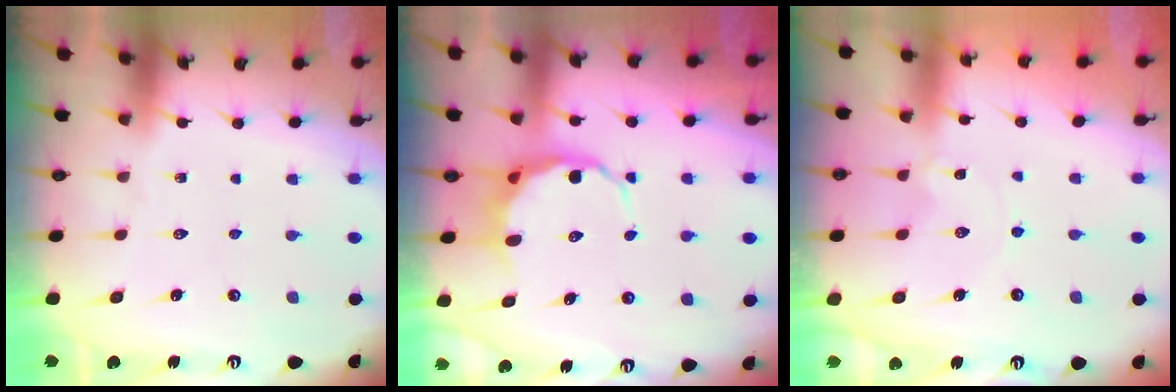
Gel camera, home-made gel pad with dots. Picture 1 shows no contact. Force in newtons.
{"total": 6.2, "press": 6.0, "slide": 1.6}
{"total": 0.0}